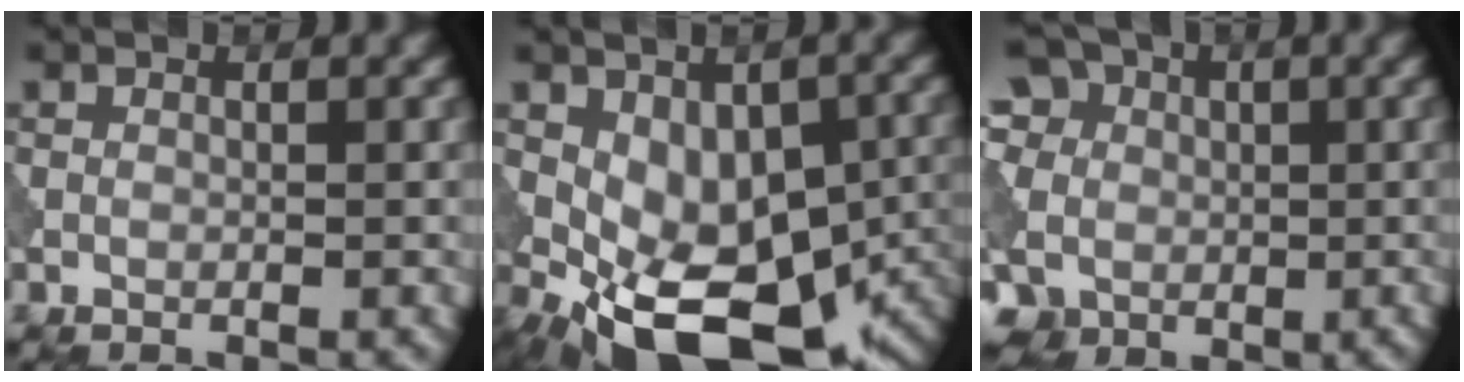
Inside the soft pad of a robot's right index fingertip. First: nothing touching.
{"total": 12.8, "force": [-3.9, 6.9, 10.0], "torque": [-0.156, -0.023, -0.051]}
{"total": 17.0, "force": [3.4, 14.6, 7.9], "torque": [-0.206, 0.022, 0.031]}